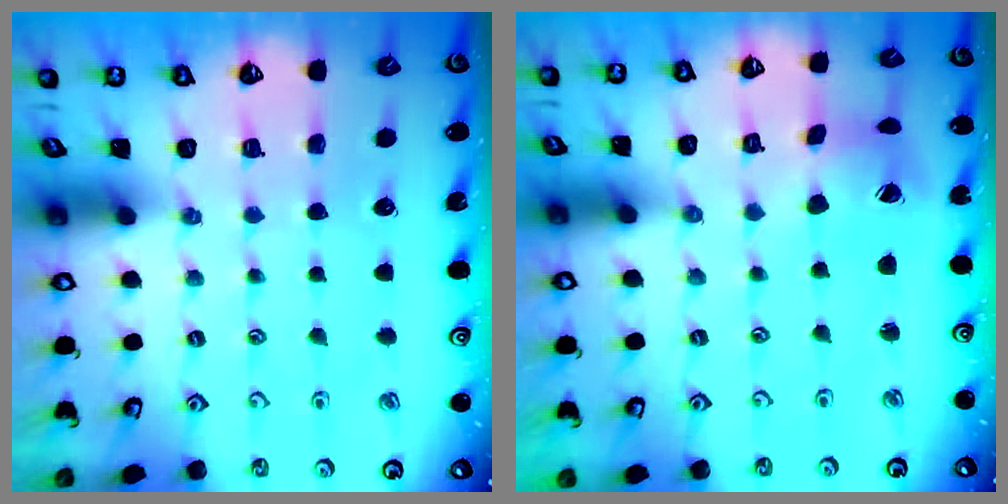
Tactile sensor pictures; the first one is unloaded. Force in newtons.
{"total": 5.3, "press": 5.2, "slide": 0.5}